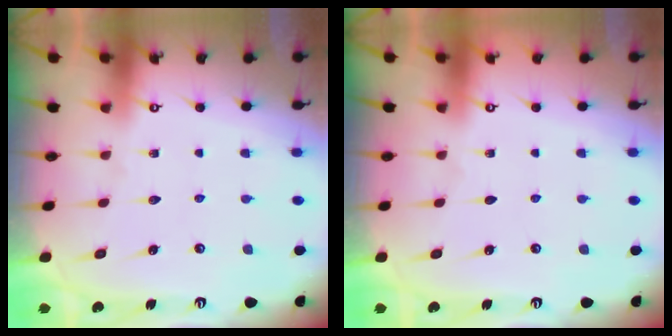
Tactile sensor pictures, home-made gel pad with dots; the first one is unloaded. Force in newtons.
{"total": 0.0}